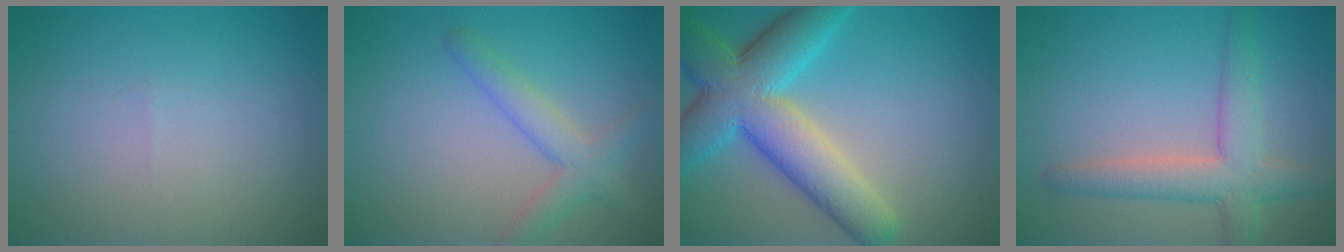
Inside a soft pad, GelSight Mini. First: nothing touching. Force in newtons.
{"total": 3.0, "press": 3.0, "slide": 0.2}
{"total": 9.4, "press": 9.4, "slide": 0.3}
{"total": 4.5, "press": 4.5, "slide": 0.4}